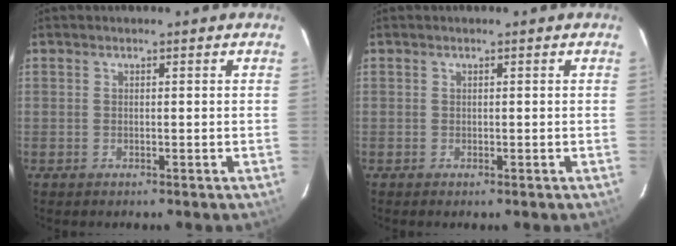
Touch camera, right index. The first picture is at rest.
{"total": 0.0}